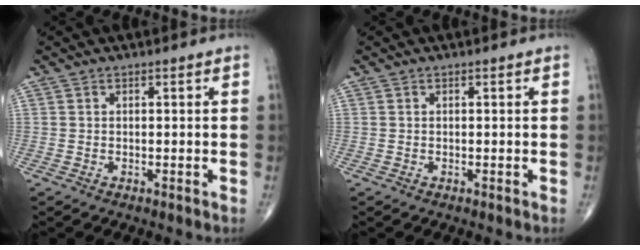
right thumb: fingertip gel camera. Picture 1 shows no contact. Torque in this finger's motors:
{"motor_torque": [0.00, 0.00, 0.00, 0.00, 0.00]}